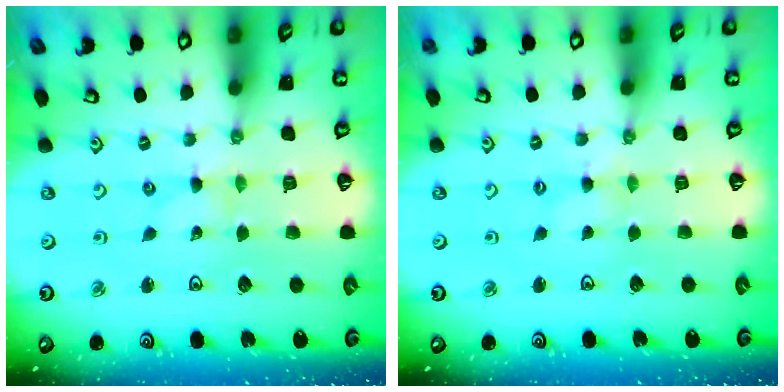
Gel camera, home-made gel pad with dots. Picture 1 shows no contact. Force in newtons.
{"total": 1.3, "press": 1.2, "slide": 0.4}